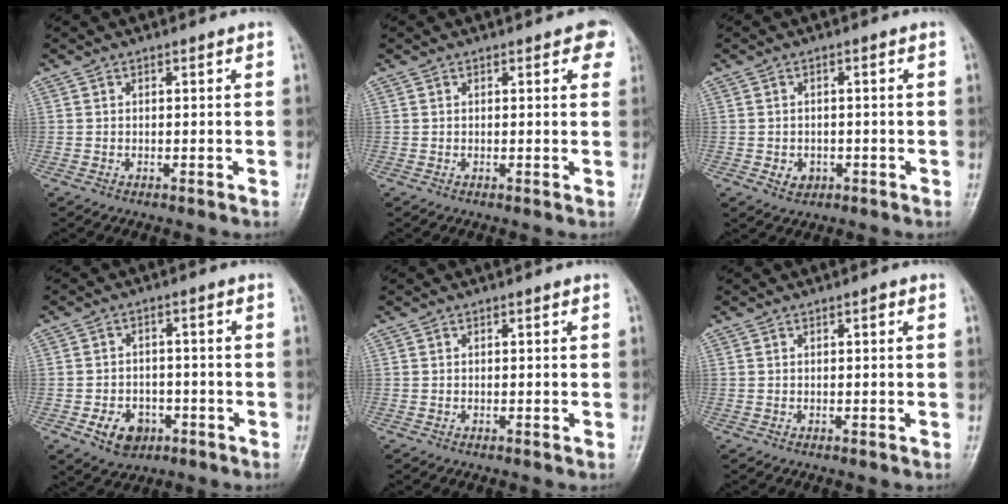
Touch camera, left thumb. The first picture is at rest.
{"total": 3.0, "force": [1.4, 1.5, 2.1], "torque": [-0.002, 0.000, 0.008]}
{"total": 3.1, "force": [-1.0, 2.6, 1.4], "torque": [-0.009, 0.003, -0.011]}
{"total": 7.0, "force": [-2.9, 5.3, 3.6], "torque": [-0.038, 0.021, -0.042]}
{"total": 0.0}
{"total": 0.9, "force": [0.3, 0.4, 0.7], "torque": [-0.011, 0.002, 0.002]}